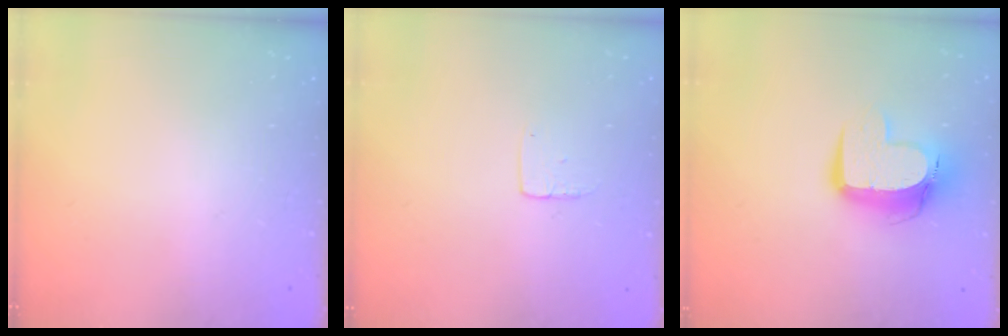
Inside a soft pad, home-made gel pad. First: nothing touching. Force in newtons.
{"total": 3.6, "press": 3.6, "slide": 0.3}
{"total": 11.5, "press": 11.5, "slide": 1.0}